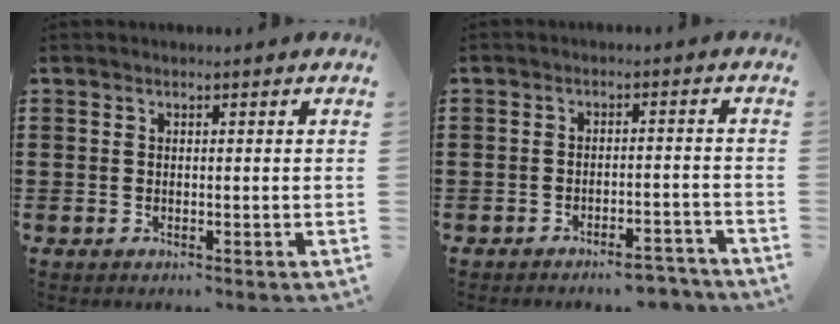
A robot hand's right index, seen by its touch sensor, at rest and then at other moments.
{"total": 3.9, "force": [-3.7, 0.3, 1.2], "torque": [-0.022, 0.000, -0.072]}